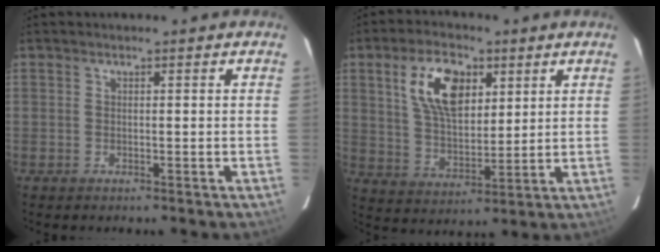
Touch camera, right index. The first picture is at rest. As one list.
[{"total": 12.4, "force": [5.0, 6.6, 9.2], "torque": [-0.167, 0.016, 0.099]}]